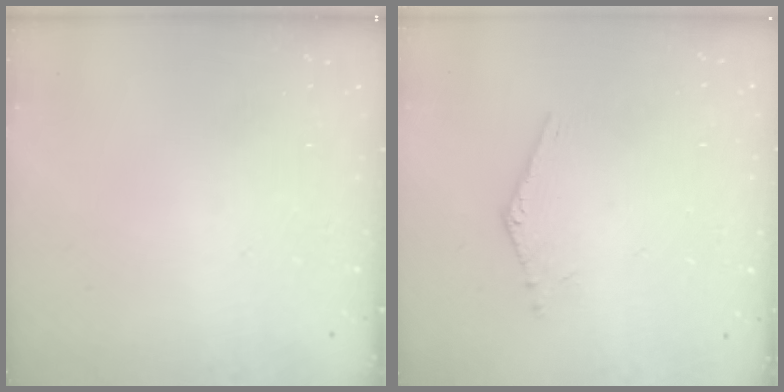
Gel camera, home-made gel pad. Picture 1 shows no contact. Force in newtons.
{"total": 0.6, "press": 0.5, "slide": 0.2}